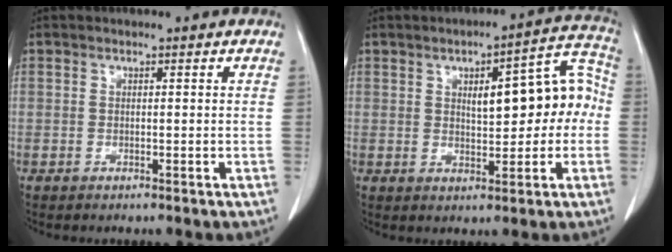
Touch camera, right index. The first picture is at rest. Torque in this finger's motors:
{"motor_torque": [0.50, 0.24, 0.19, 0.08]}